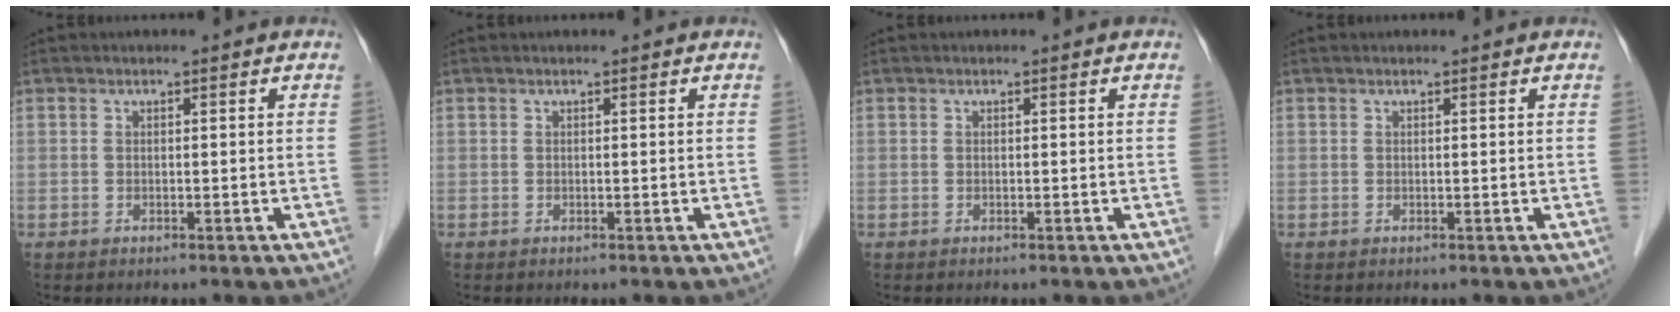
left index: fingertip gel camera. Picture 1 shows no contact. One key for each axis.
{"total": 0.0}
{"total": 0.0}
{"total": 0.0}